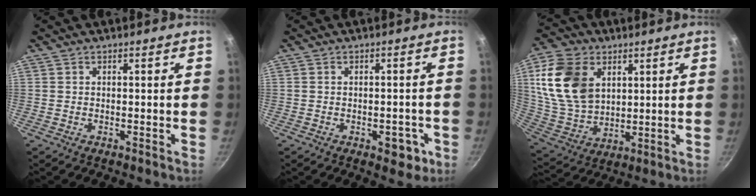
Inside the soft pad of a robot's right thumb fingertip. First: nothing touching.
{"total": 4.8, "force": [-2.0, 2.8, 3.4], "torque": [-0.018, 0.017, -0.016]}
{"total": 17.4, "force": [5.4, 12.1, 11.3], "torque": [-0.195, -0.014, 0.116]}